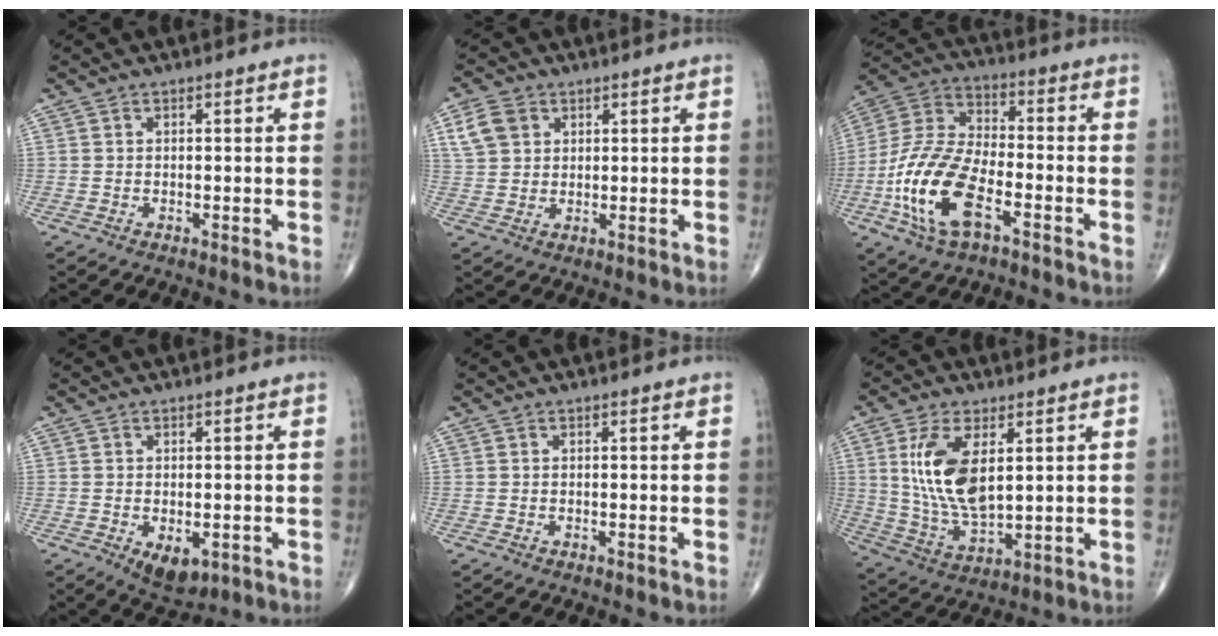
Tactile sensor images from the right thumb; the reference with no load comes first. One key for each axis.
{"total": 6.0, "fx": 2.5, "fy": 4.6, "fz": 3.0, "tx": -0.045, "ty": 0.000, "tz": 0.051}
{"total": 17.4, "fx": -6.6, "fy": 8.0, "fz": 13.9, "tx": -0.291, "ty": 0.027, "tz": -0.127}
{"total": 5.4, "fx": -1.7, "fy": 3.1, "fz": 4.1, "tx": -0.052, "ty": -0.006, "tz": -0.013}
{"total": 0.0}
{"total": 13.4, "fx": 3.4, "fy": 6.3, "fz": 11.3, "tx": -0.225, "ty": -0.021, "tz": 0.078}